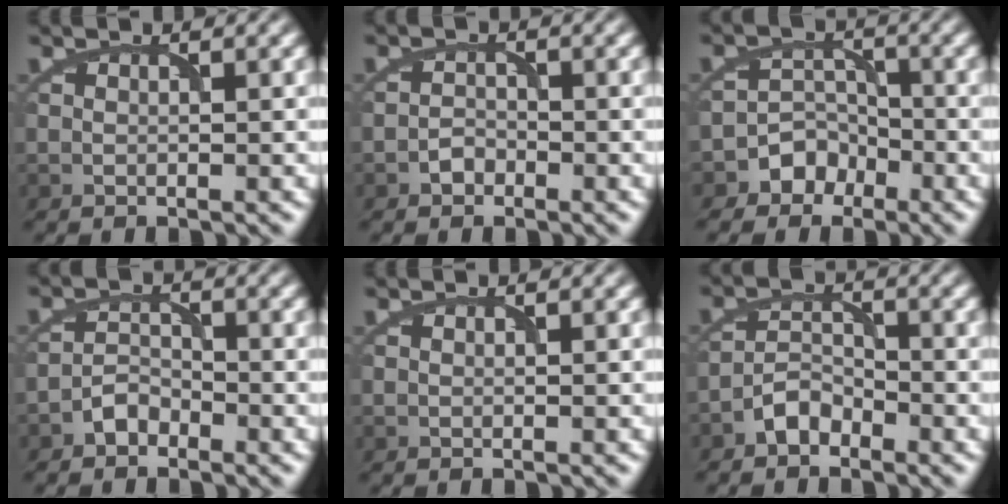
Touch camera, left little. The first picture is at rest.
{"total": 1.3, "force": [-1.0, 0.8, 0.2], "torque": [0.002, 0.005, -0.018]}
{"total": 2.9, "force": [-2.0, 2.0, 0.0], "torque": [0.020, 0.010, -0.031]}
{"total": 1.9, "force": [-1.6, 1.0, 0.3], "torque": [0.000, 0.011, -0.031]}
{"total": 0.0}
{"total": 2.4, "force": [-2.0, 1.1, 0.7], "torque": [-0.007, 0.014, -0.039]}